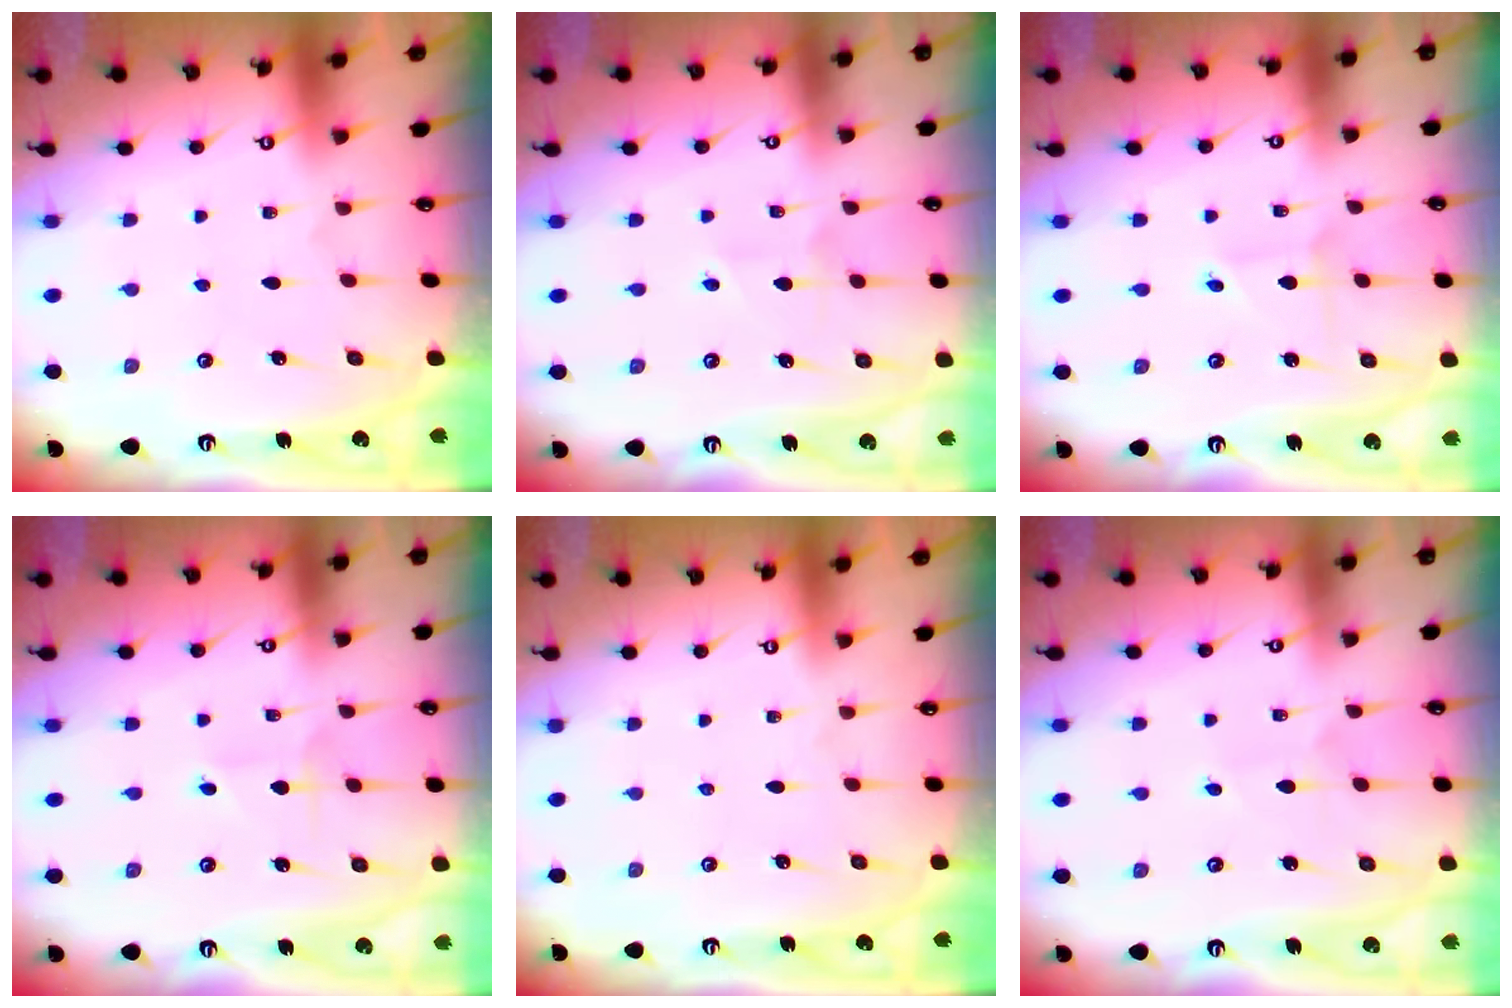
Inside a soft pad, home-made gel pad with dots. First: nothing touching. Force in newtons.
{"total": 3.3, "press": 3.1, "slide": 1.2}
{"total": 1.8, "press": 1.8, "slide": 0.1}
{"total": 2.3, "press": 2.3, "slide": 0.2}
{"total": 0.0}
{"total": 3.8, "press": 3.8, "slide": 0.3}